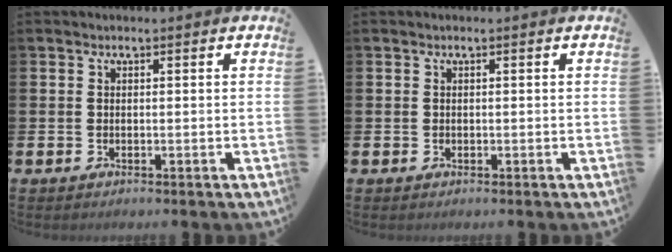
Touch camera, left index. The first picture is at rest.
{"total": 0.0}